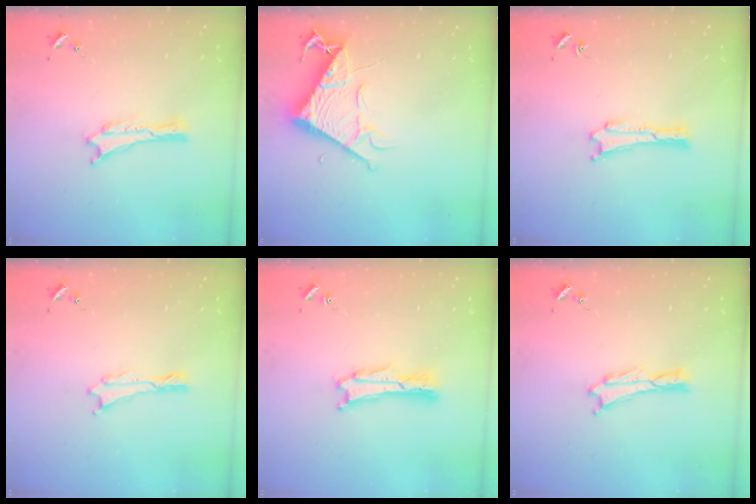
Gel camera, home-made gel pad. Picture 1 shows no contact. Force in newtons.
{"total": 7.9, "press": 7.9, "slide": 0.9}
{"total": 0.0}
{"total": 0.0}
{"total": 1.7, "press": 1.7, "slide": 0.3}
{"total": 0.0}